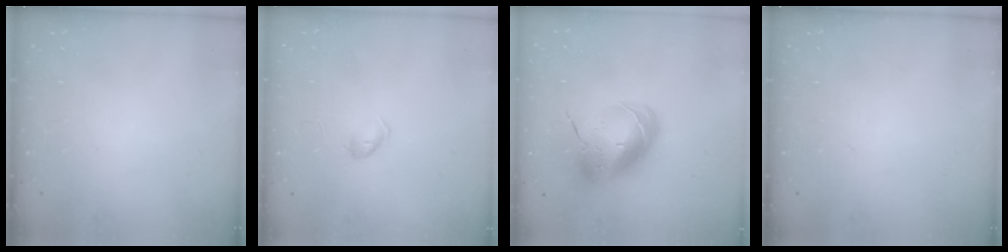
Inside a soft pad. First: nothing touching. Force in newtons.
{"total": 5.3, "press": 5.2, "slide": 0.9}
{"total": 12.9, "press": 12.6, "slide": 2.5}
{"total": 0.0}